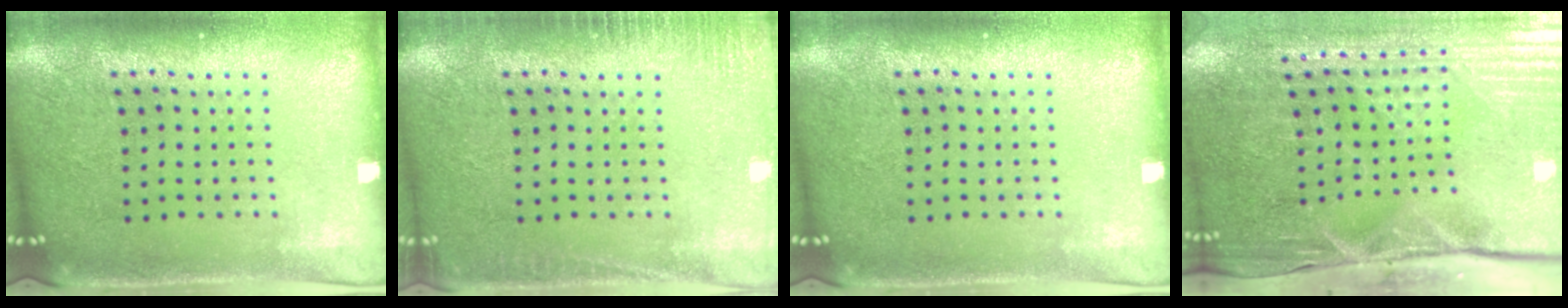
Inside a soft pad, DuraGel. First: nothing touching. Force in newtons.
{"total": 1.9, "press": 1.9, "slide": 0.4}
{"total": 0.0}
{"total": 4.8, "press": 4.1, "slide": 2.5}